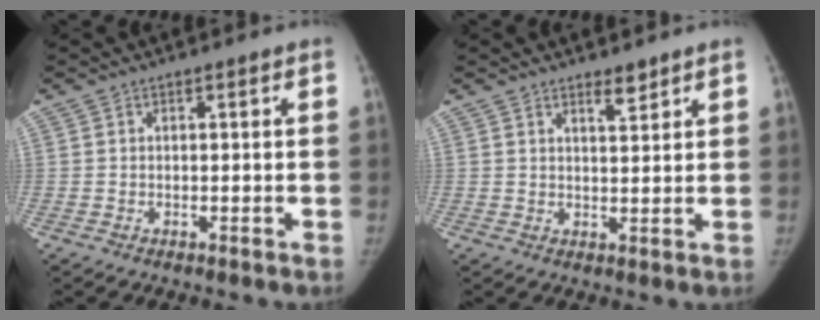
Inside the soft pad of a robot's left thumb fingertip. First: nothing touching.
{"total": 2.8, "force": [2.2, 0.8, 1.5], "torque": [-0.016, -0.020, 0.038]}